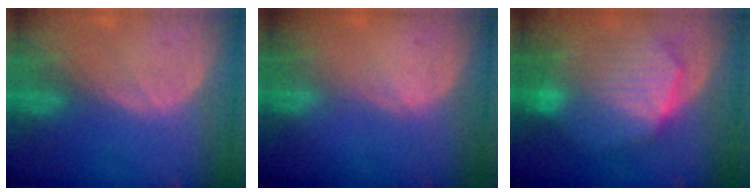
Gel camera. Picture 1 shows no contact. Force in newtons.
{"total": 0.0}
{"total": 10.7, "press": 10.6, "slide": 0.8}